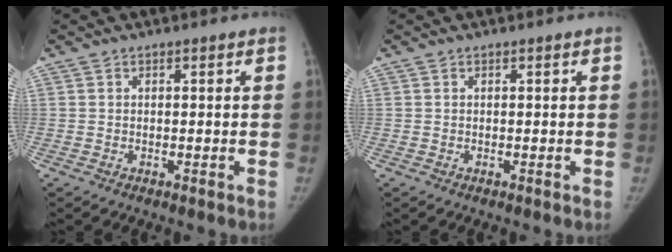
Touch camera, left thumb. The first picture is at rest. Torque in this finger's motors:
{"motor_torque": [0.01, 0.00, 0.19, -0.19, 0.00]}